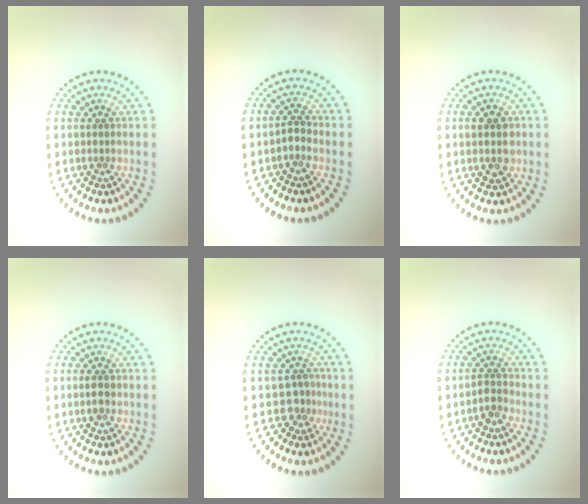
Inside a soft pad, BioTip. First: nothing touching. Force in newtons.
{"total": 1.1, "press": 0.9, "slide": 0.6}
{"total": 2.7, "press": 2.7, "slide": 0.2}
{"total": 1.2, "press": 1.2, "slide": 0.1}
{"total": 2.0, "press": 1.4, "slide": 1.4}
{"total": 1.6, "press": 1.2, "slide": 1.0}